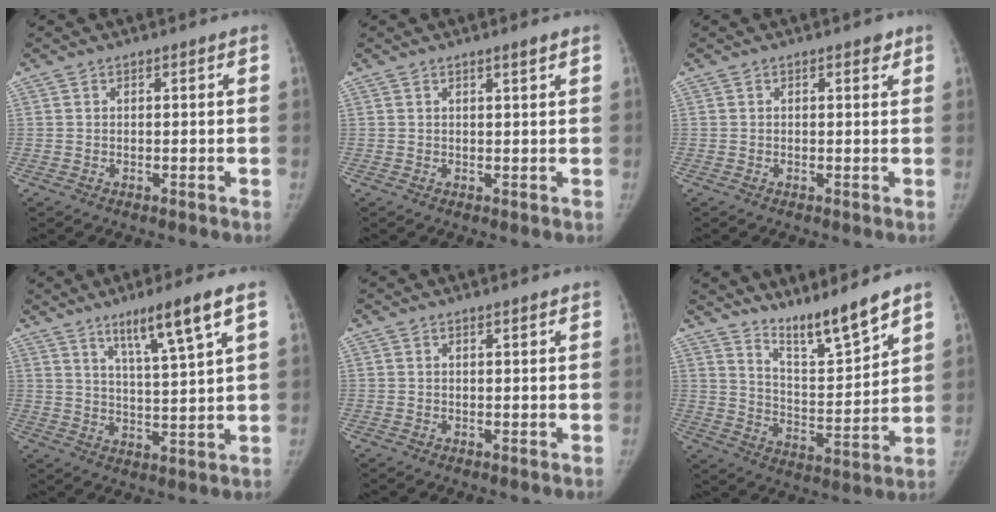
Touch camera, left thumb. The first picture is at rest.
{"total": 1.4, "force": [1.0, -0.1, 0.9], "torque": [-0.012, -0.008, 0.018]}
{"total": 1.4, "force": [0.9, 0.7, 0.8], "torque": [-0.002, -0.003, 0.009]}
{"total": 10.4, "force": [6.2, 0.2, 8.4], "torque": [-0.144, -0.032, 0.107]}
{"total": 1.1, "force": [1.0, 0.2, 0.5], "torque": [-0.004, -0.005, 0.016]}
{"total": 11.3, "force": [9.7, 1.0, 5.8], "torque": [-0.083, -0.078, 0.176]}